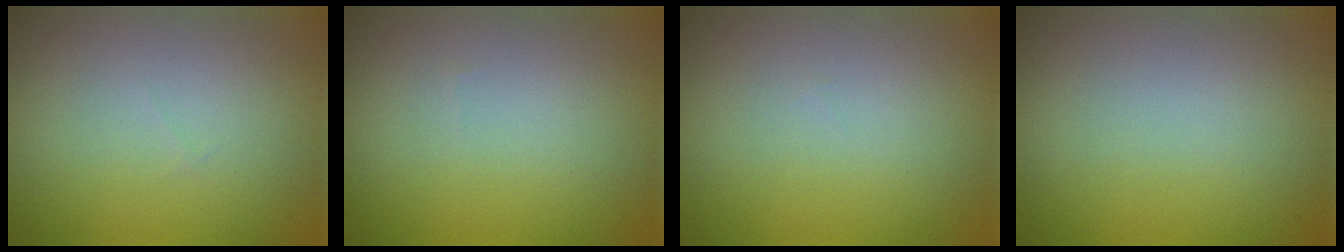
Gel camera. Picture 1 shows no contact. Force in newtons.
{"total": 0.0}
{"total": 0.0}
{"total": 0.0}